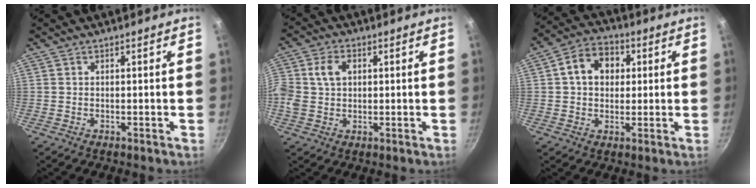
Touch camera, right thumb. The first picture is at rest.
{"total": 7.6, "force": [1.3, 5.6, 4.9], "torque": [-0.092, 0.013, 0.017]}
{"total": 9.6, "force": [2.0, 7.4, 5.8], "torque": [-0.066, 0.016, 0.019]}